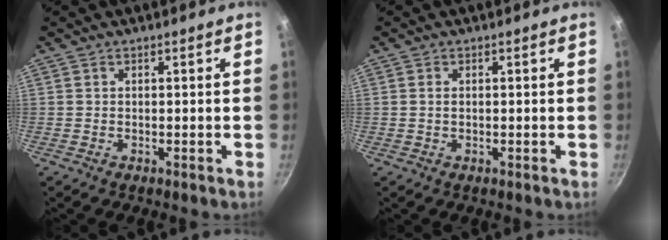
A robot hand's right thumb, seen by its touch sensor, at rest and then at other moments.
{"total": 1.1, "force": [0.2, 0.7, 0.8], "torque": [-0.015, 0.002, 0.002]}